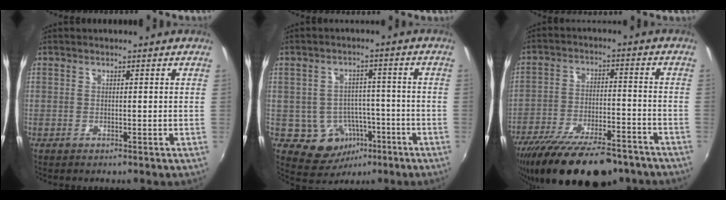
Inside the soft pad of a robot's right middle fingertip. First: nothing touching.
{"total": 8.3, "force": [-3.4, 7.1, 2.8], "torque": [-0.056, 0.019, -0.025]}
{"total": 21.2, "force": [-16.8, 6.4, 11.3], "torque": [-0.212, -0.037, -0.250]}